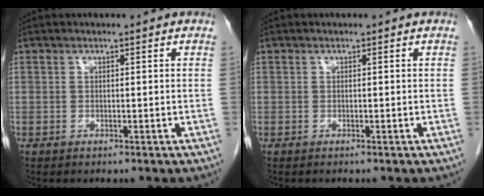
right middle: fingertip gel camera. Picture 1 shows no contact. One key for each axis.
{"total": 0.0}